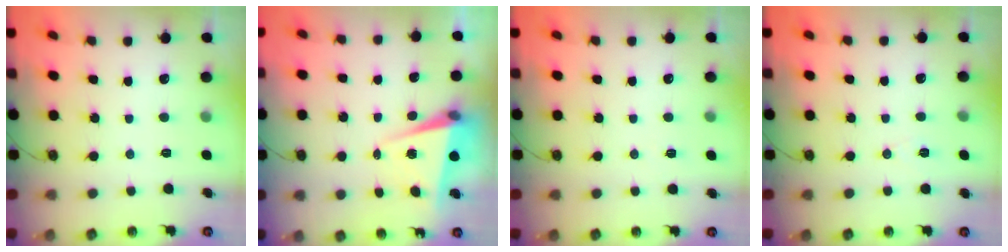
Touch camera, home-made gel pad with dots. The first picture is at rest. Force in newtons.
{"total": 5.5, "press": 5.4, "slide": 0.8}
{"total": 3.9, "press": 3.6, "slide": 1.6}
{"total": 6.3, "press": 4.4, "slide": 4.5}